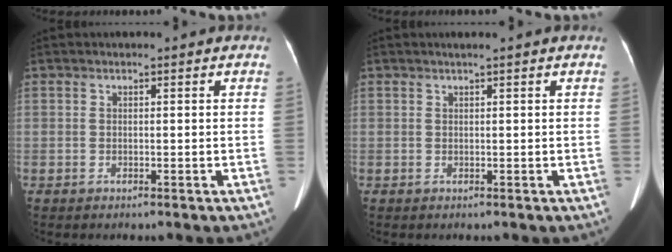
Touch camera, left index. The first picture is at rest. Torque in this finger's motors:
{"motor_torque": [-0.05, -0.02, -0.01, 0.03]}